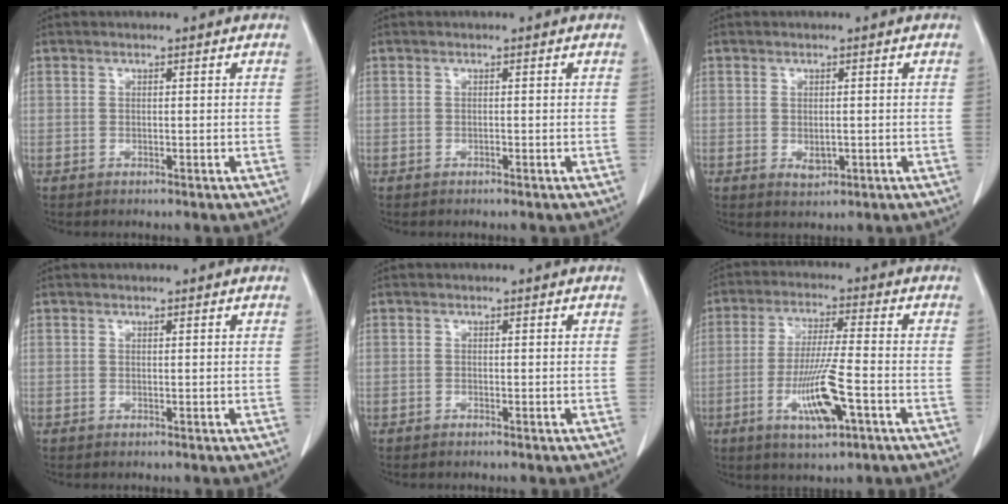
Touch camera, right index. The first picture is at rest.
{"total": 0.0}
{"total": 2.0, "force": [-0.4, 1.2, 1.6], "torque": [-0.027, -0.004, 0.001]}
{"total": 0.0}
{"total": 0.0}
{"total": 10.0, "force": [-3.8, 0.9, 9.2], "torque": [-0.179, -0.013, -0.066]}